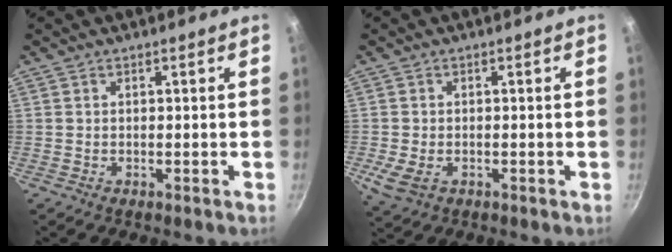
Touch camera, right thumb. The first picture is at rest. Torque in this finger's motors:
{"motor_torque": [2.78, 2.23, 0.25, 0.27, 0.13]}